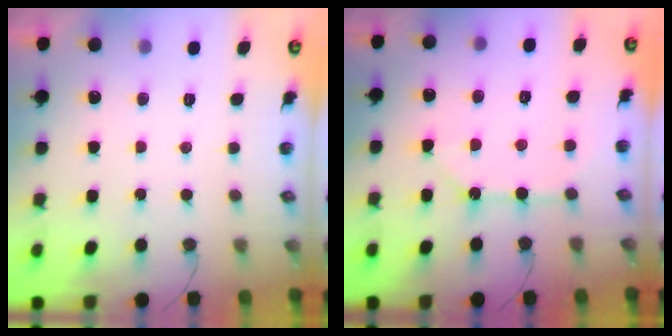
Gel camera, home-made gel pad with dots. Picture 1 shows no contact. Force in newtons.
{"total": 10.3, "press": 10.3, "slide": 1.1}